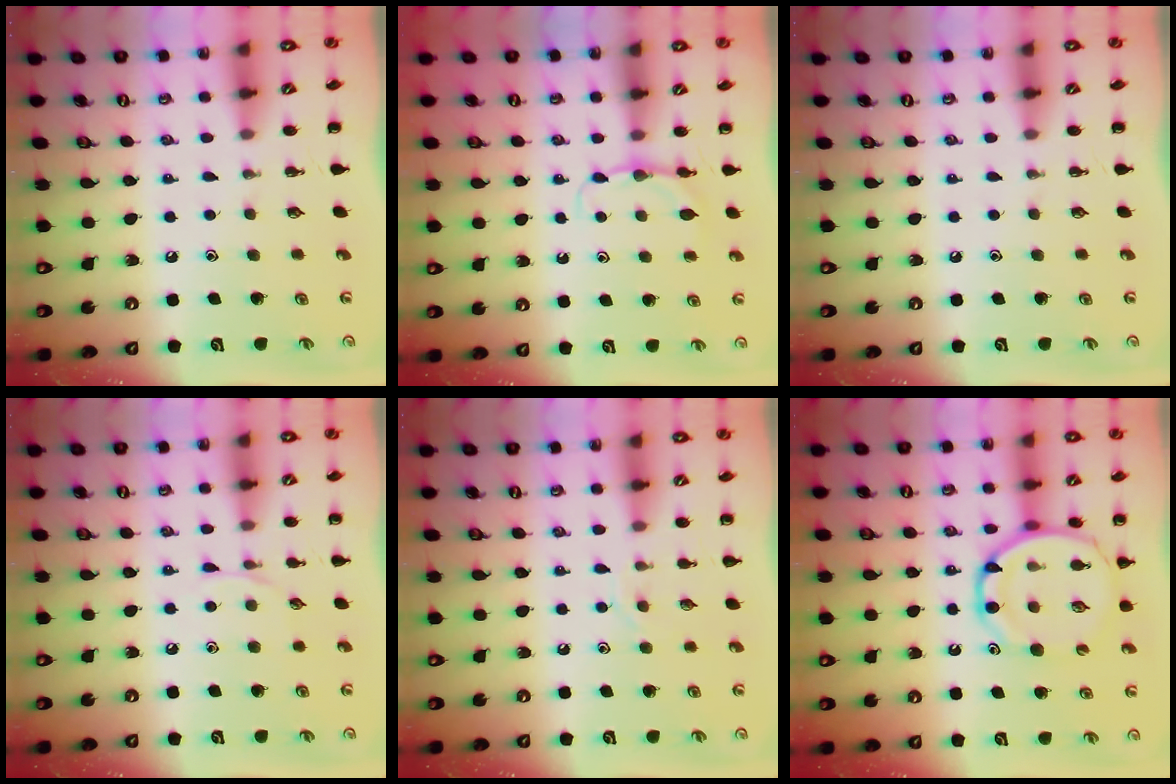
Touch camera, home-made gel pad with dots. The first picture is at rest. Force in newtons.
{"total": 4.6, "press": 4.3, "slide": 1.5}
{"total": 0.0}
{"total": 4.2, "press": 4.0, "slide": 1.3}
{"total": 6.3, "press": 6.1, "slide": 1.3}
{"total": 13.7, "press": 13.3, "slide": 3.2}